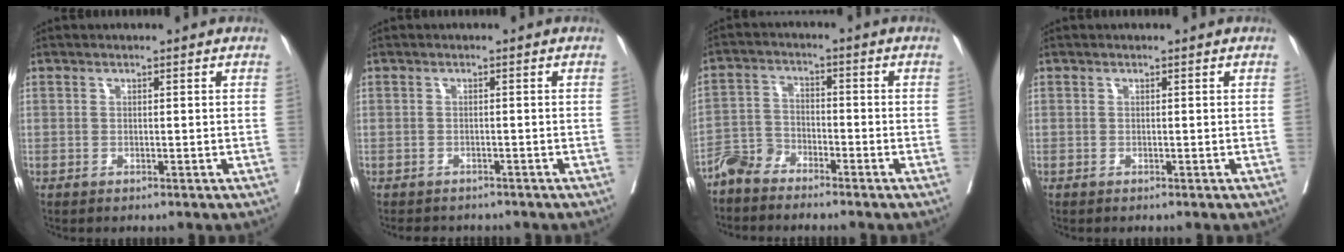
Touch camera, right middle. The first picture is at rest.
{"total": 4.3, "force": [-3.8, 1.6, 1.0], "torque": [-0.008, -0.002, -0.050]}
{"total": 4.2, "force": [-4.0, 1.2, 0.5], "torque": [-0.012, -0.005, -0.085]}
{"total": 0.0}